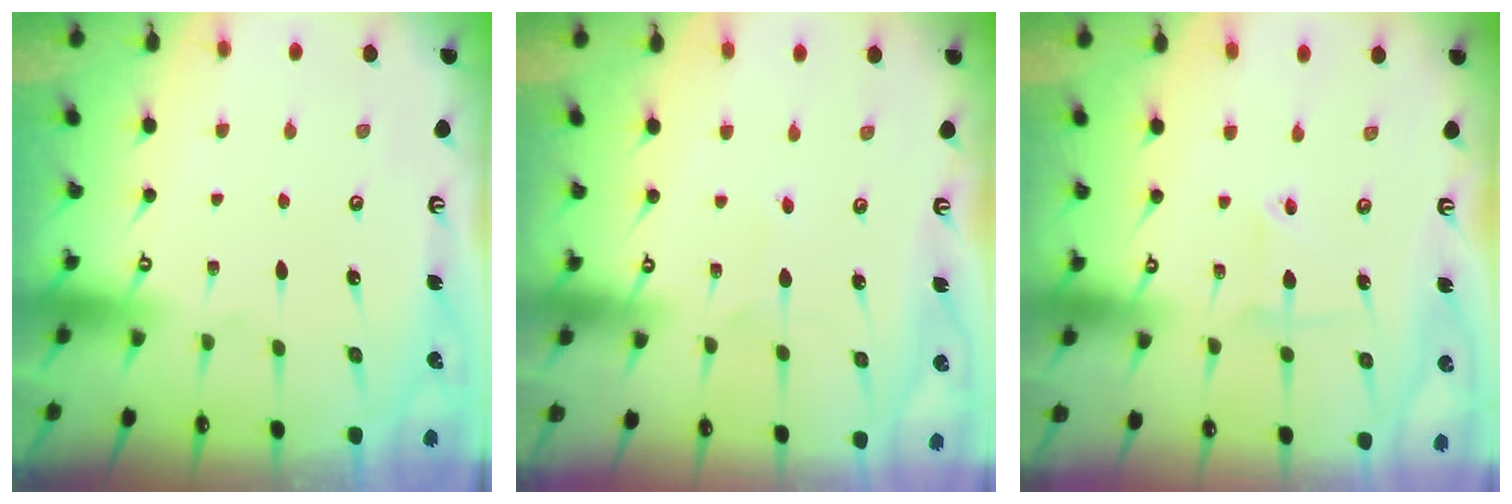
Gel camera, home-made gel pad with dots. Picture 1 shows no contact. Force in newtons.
{"total": 2.3, "press": 2.3, "slide": 0.2}
{"total": 2.8, "press": 2.7, "slide": 0.6}